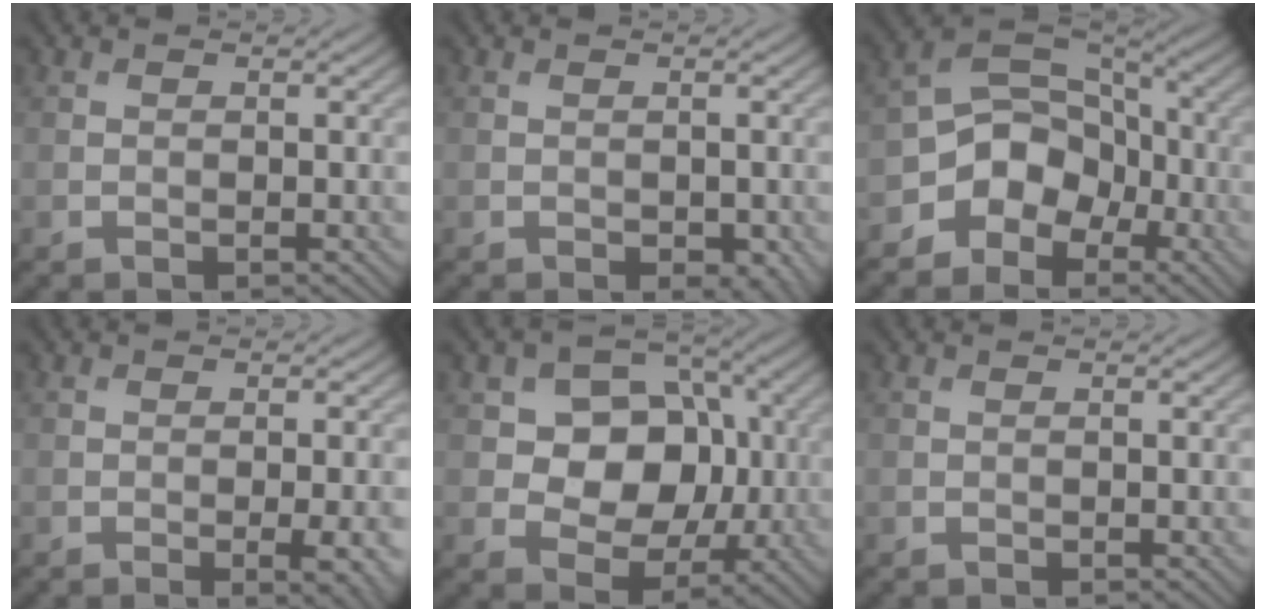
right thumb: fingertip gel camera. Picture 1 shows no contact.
{"total": 2.3, "force": [-0.7, 1.2, 1.8], "torque": [-0.026, -0.012, -0.003]}
{"total": 8.1, "force": [-4.0, 6.1, 3.5], "torque": [-0.059, 0.000, -0.094]}
{"total": 4.8, "force": [-1.6, 1.4, 4.3], "torque": [-0.058, -0.006, -0.011]}
{"total": 9.6, "force": [0.8, 7.6, 5.8], "torque": [-0.107, -0.005, 0.000]}
{"total": 0.0}